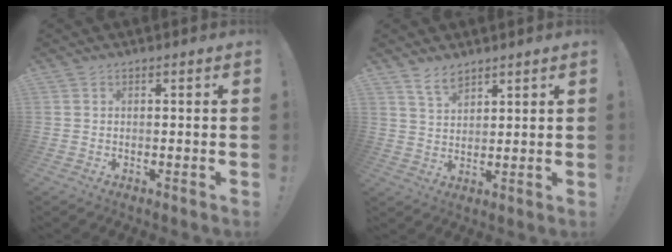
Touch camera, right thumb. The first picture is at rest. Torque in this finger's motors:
{"motor_torque": [0.50, 0.58, 1.03, 0.24, 0.61]}